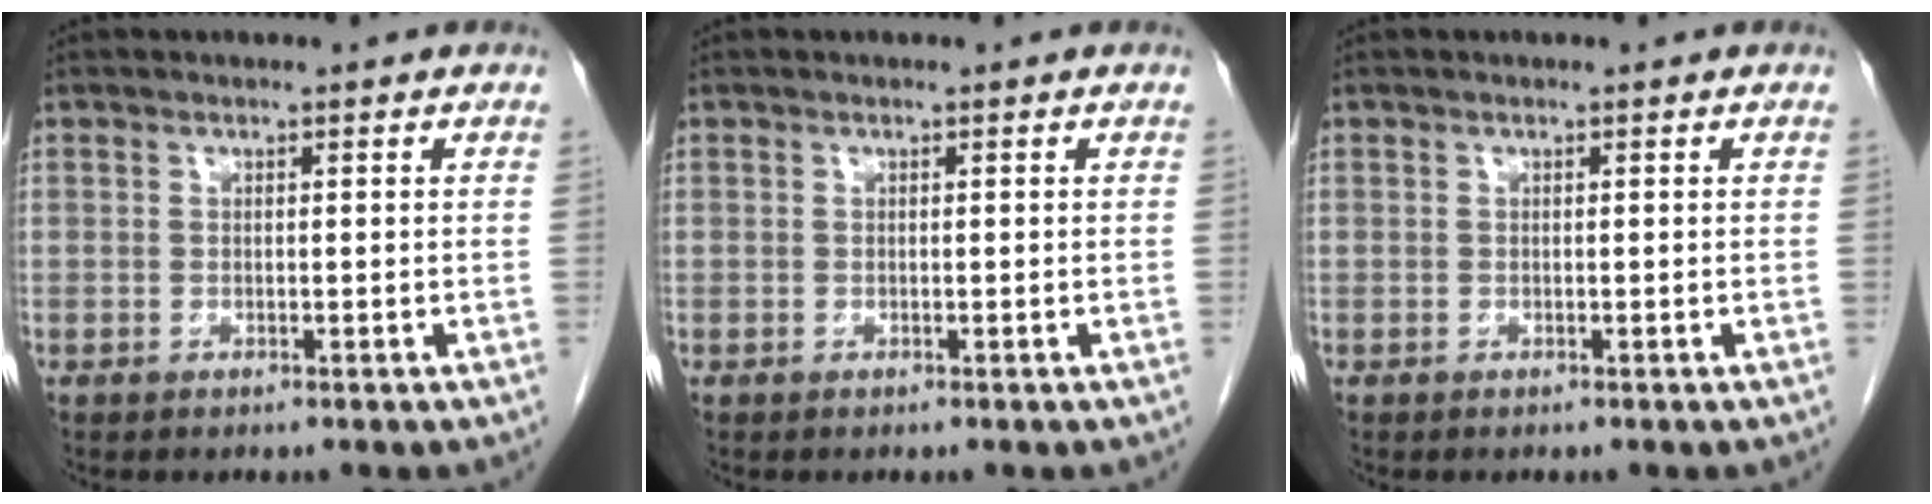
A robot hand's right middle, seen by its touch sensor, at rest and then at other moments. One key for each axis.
{"total": 0.0}
{"total": 0.0}